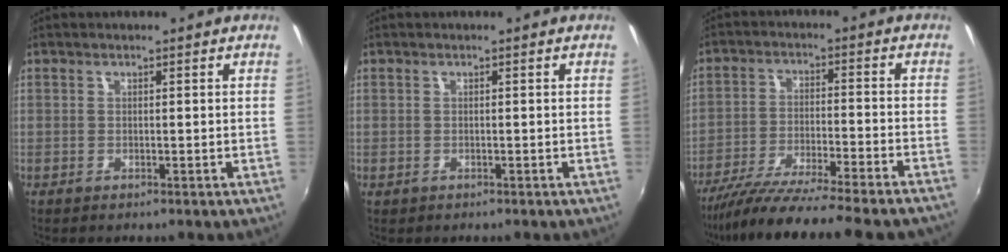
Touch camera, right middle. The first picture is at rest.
{"total": 0.5, "force": [-0.2, 0.5, 0.1], "torque": [-0.001, -0.003, -0.004]}
{"total": 19.8, "force": [-17.4, -1.3, 9.3], "torque": [-0.170, -0.059, -0.273]}